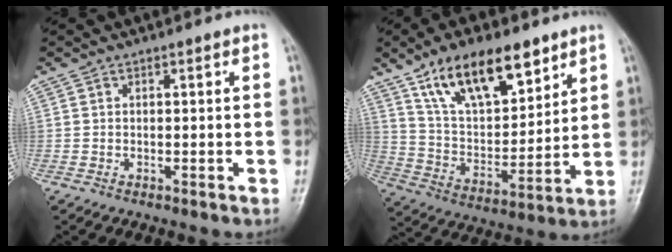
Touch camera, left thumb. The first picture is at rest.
{"total": 18.5, "force": [11.6, 8.3, 11.8], "torque": [-0.154, -0.049, 0.212]}